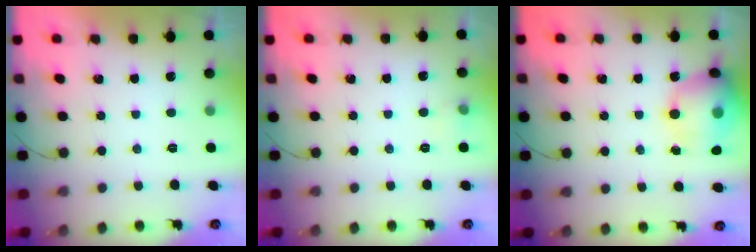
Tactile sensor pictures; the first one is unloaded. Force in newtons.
{"total": 4.8, "press": 4.5, "slide": 1.8}
{"total": 16.7, "press": 16.4, "slide": 3.1}